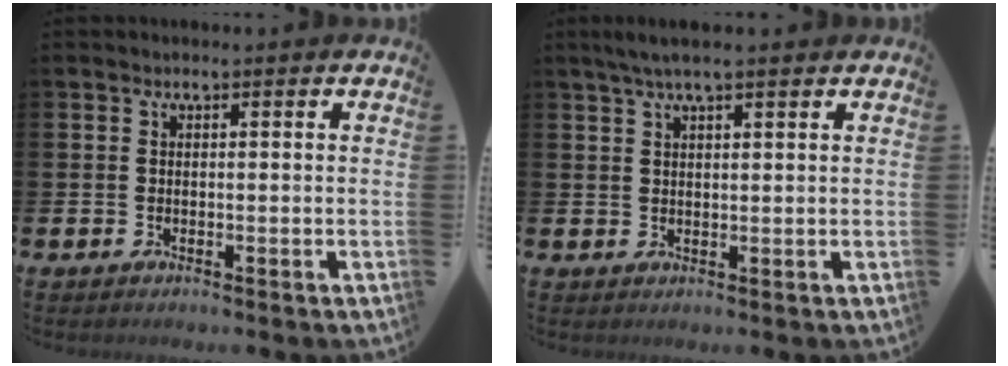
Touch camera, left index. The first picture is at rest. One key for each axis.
{"total": 3.4, "fx": 2.5, "fy": 0.5, "fz": 2.2, "tx": -0.047, "ty": 0.003, "tz": 0.044}